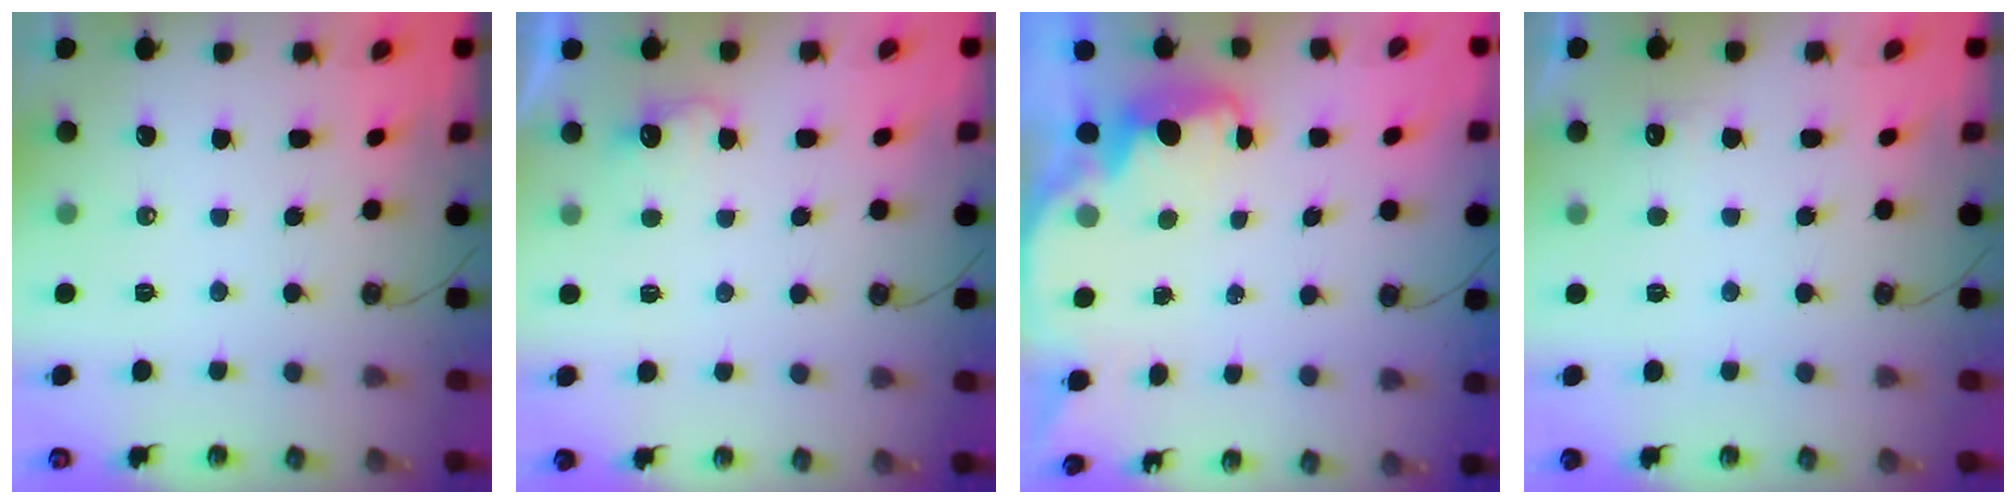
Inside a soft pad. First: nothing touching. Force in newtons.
{"total": 3.9, "press": 3.8, "slide": 0.9}
{"total": 2.7, "press": 2.6, "slide": 0.6}
{"total": 5.2, "press": 5.0, "slide": 1.2}